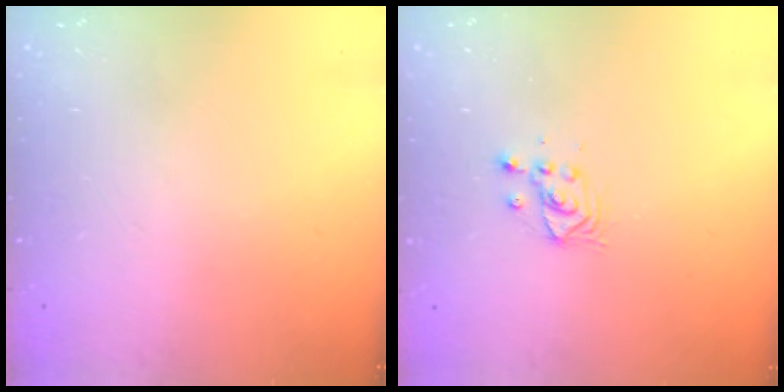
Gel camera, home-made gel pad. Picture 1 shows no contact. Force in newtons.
{"total": 3.4, "press": 3.4, "slide": 0.4}